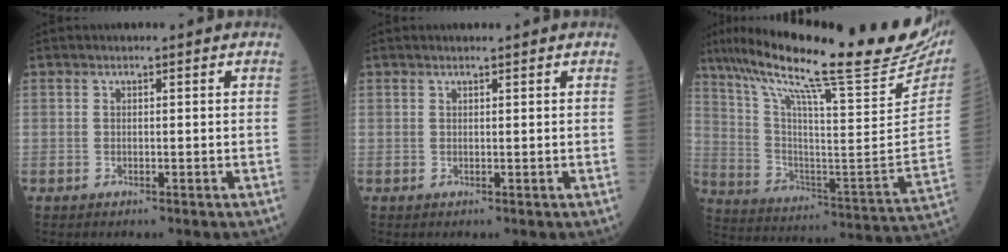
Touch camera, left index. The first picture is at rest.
{"total": 1.2, "force": [1.1, -0.1, 0.6], "torque": [-0.010, 0.008, 0.021]}
{"total": 31.4, "force": [24.7, 2.1, 19.2], "torque": [-0.330, -0.048, 0.353]}